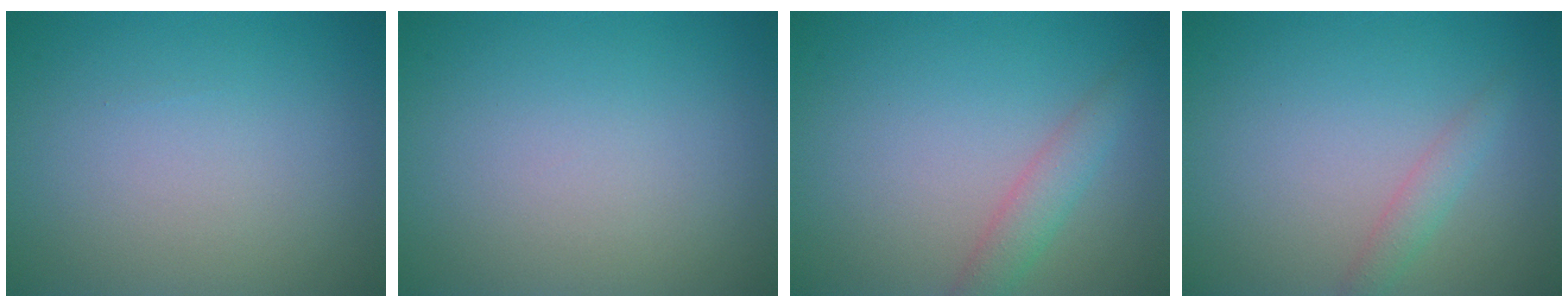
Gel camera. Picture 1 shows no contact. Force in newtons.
{"total": 0.0}
{"total": 2.2, "press": 2.2, "slide": 0.1}
{"total": 1.5, "press": 1.5, "slide": 0.0}